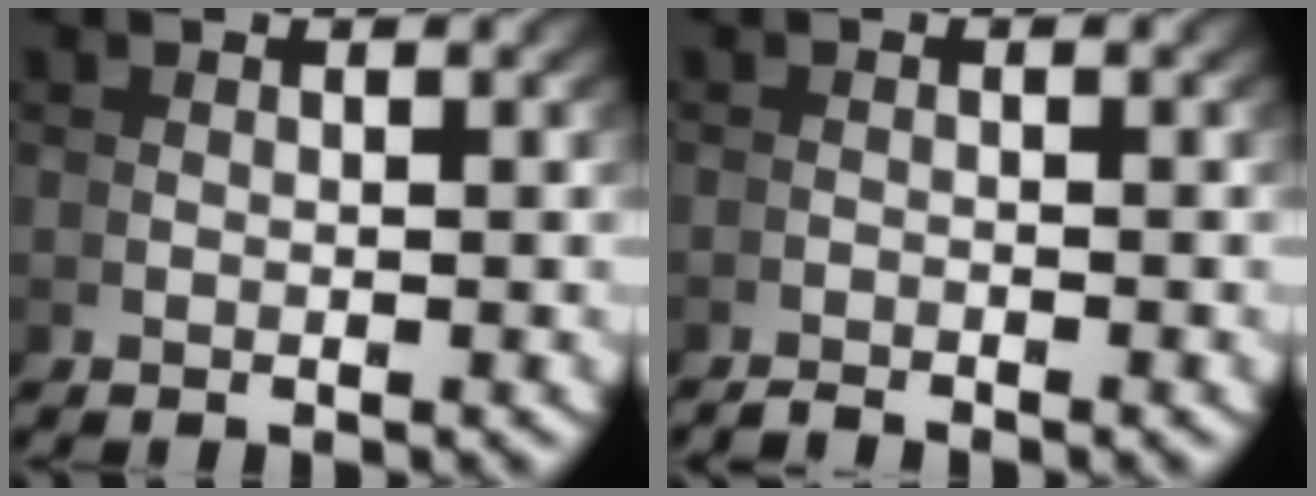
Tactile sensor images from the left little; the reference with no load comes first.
{"total": 1.4, "force": [-1.0, -0.9, -0.5], "torque": [0.016, 0.001, -0.022]}